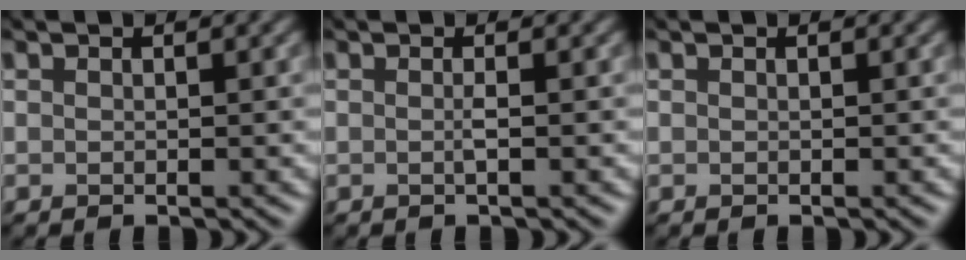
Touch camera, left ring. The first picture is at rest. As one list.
[{"total": 0.9, "force": [-0.1, 0.4, 0.8], "torque": [-0.010, -0.004, -0.014]}, {"total": 0.0}]